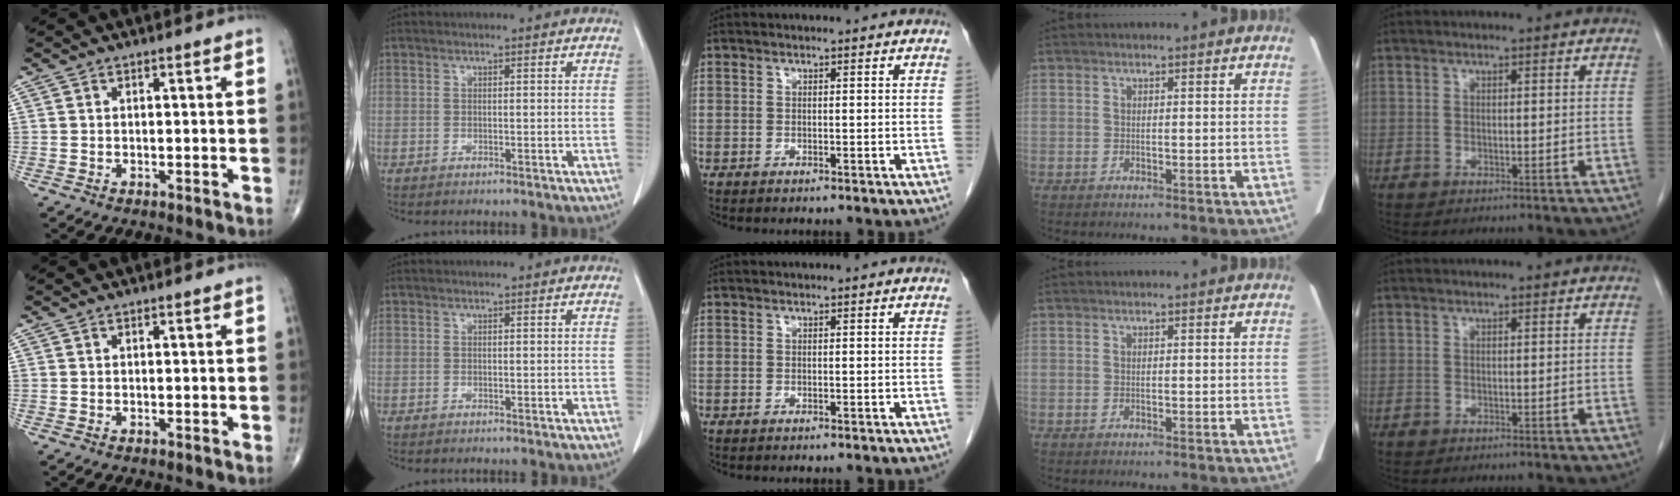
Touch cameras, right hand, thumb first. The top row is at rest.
{}